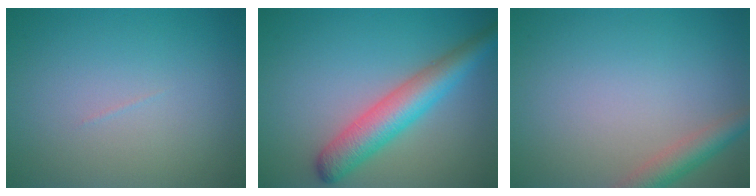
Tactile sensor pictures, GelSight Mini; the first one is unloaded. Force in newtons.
{"total": 5.4, "press": 5.4, "slide": 0.1}
{"total": 2.9, "press": 2.9, "slide": 0.1}